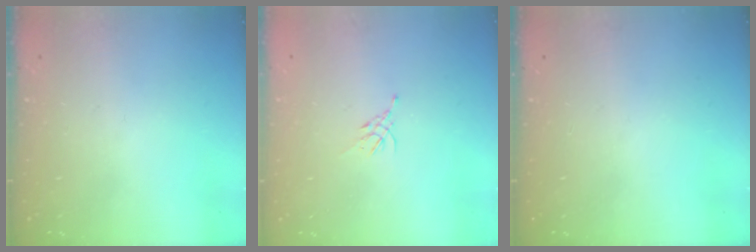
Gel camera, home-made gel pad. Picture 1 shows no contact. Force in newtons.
{"total": 1.9, "press": 1.8, "slide": 0.5}
{"total": 0.0}